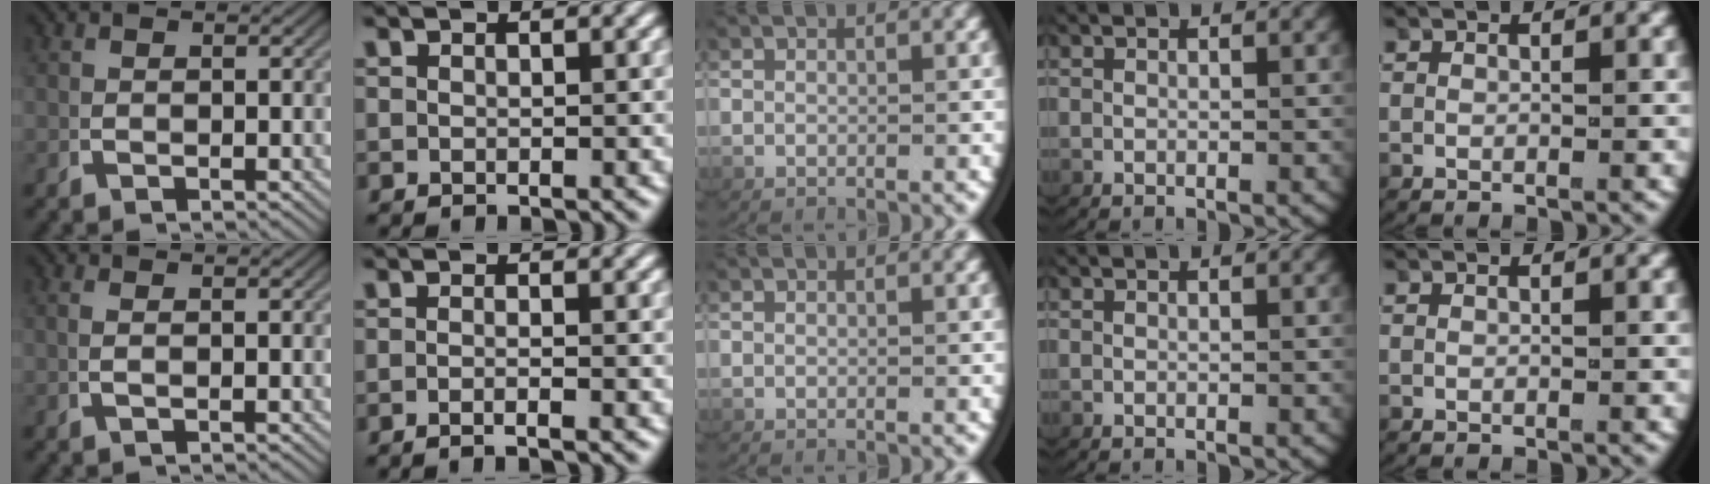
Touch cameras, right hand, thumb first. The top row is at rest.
{"thumb": {"total": 0.7, "force": [0.3, -0.3, 0.5], "torque": [-0.014, 0.003, 0.008]}, "index": {"total": 1.7, "force": [-1.4, -0.4, 0.8], "torque": [-0.010, 0.004, -0.028]}}